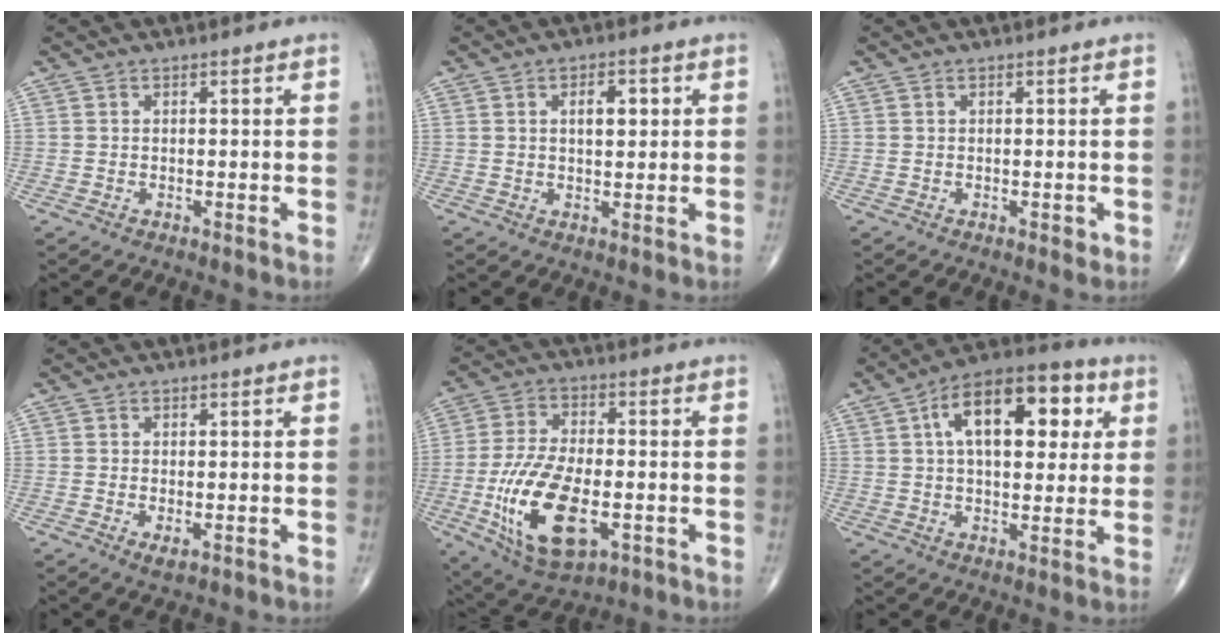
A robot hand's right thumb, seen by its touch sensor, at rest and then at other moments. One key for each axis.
{"total": 4.6, "fx": 1.2, "fy": 2.3, "fz": 3.8, "tx": -0.048, "ty": -0.002, "tz": 0.018}
{"total": 0.9, "fx": -0.2, "fy": 0.6, "fz": 0.7, "tx": -0.004, "ty": -0.001, "tz": -0.003}
{"total": 3.8, "fx": -1.1, "fy": 1.8, "fz": 3.2, "tx": -0.055, "ty": -0.011, "tz": -0.011}
{"total": 17.5, "fx": -4.6, "fy": 8.5, "fz": 14.6, "tx": -0.281, "ty": 0.001, "tz": -0.069}
{"total": 18.5, "fx": 5.3, "fy": 9.6, "fz": 14.9, "tx": -0.194, "ty": 0.017, "tz": 0.073}